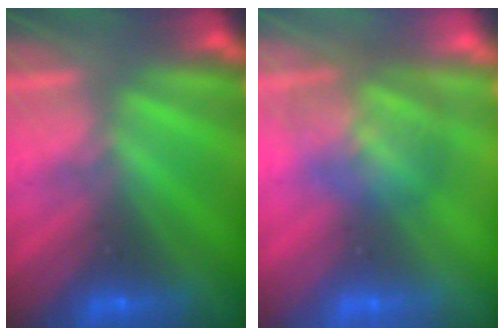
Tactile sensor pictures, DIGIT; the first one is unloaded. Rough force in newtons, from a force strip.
{"total": 3.5}